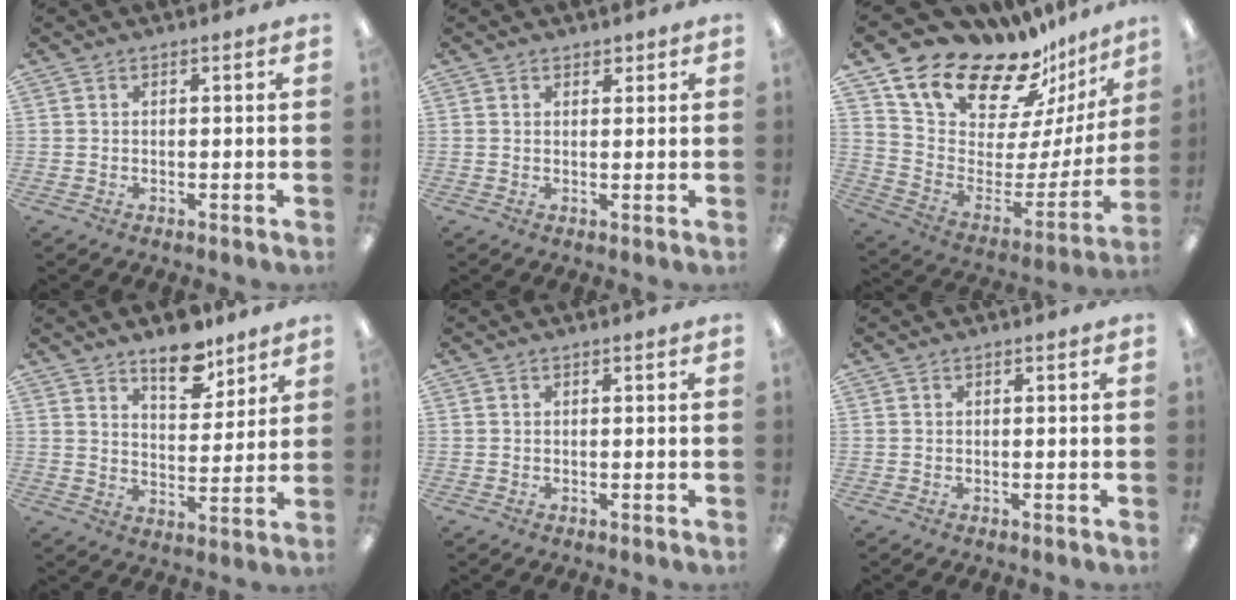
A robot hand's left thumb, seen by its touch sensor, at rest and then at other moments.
{"total": 1.6, "force": [1.3, 1.0, 0.3], "torque": [0.002, -0.002, 0.021]}
{"total": 19.9, "force": [16.5, 7.6, 8.1], "torque": [-0.138, -0.138, 0.295]}
{"total": 10.3, "force": [8.1, 4.6, 4.3], "torque": [-0.035, -0.058, 0.138]}
{"total": 0.0}
{"total": 0.0}